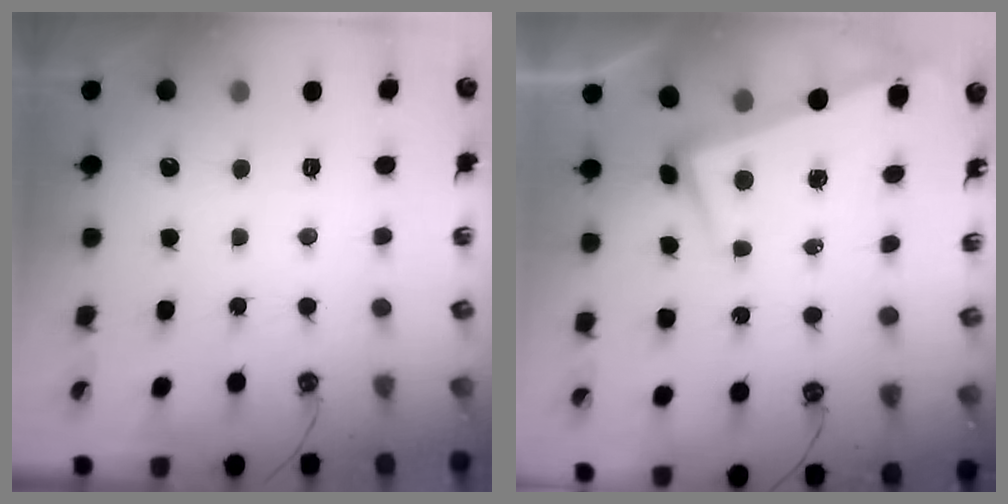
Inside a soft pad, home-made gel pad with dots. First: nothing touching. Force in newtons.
{"total": 2.4, "press": 1.3, "slide": 2.0}